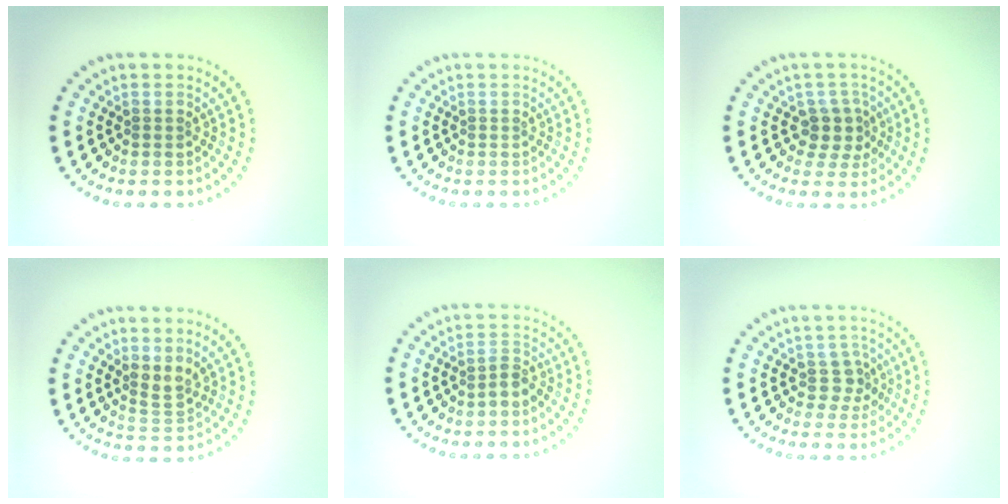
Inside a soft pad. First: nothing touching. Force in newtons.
{"total": 0.0}
{"total": 2.5, "press": 2.0, "slide": 1.5}
{"total": 1.9, "press": 1.6, "slide": 1.1}
{"total": 1.5, "press": 0.9, "slide": 1.1}
{"total": 2.1, "press": 1.6, "slide": 1.4}